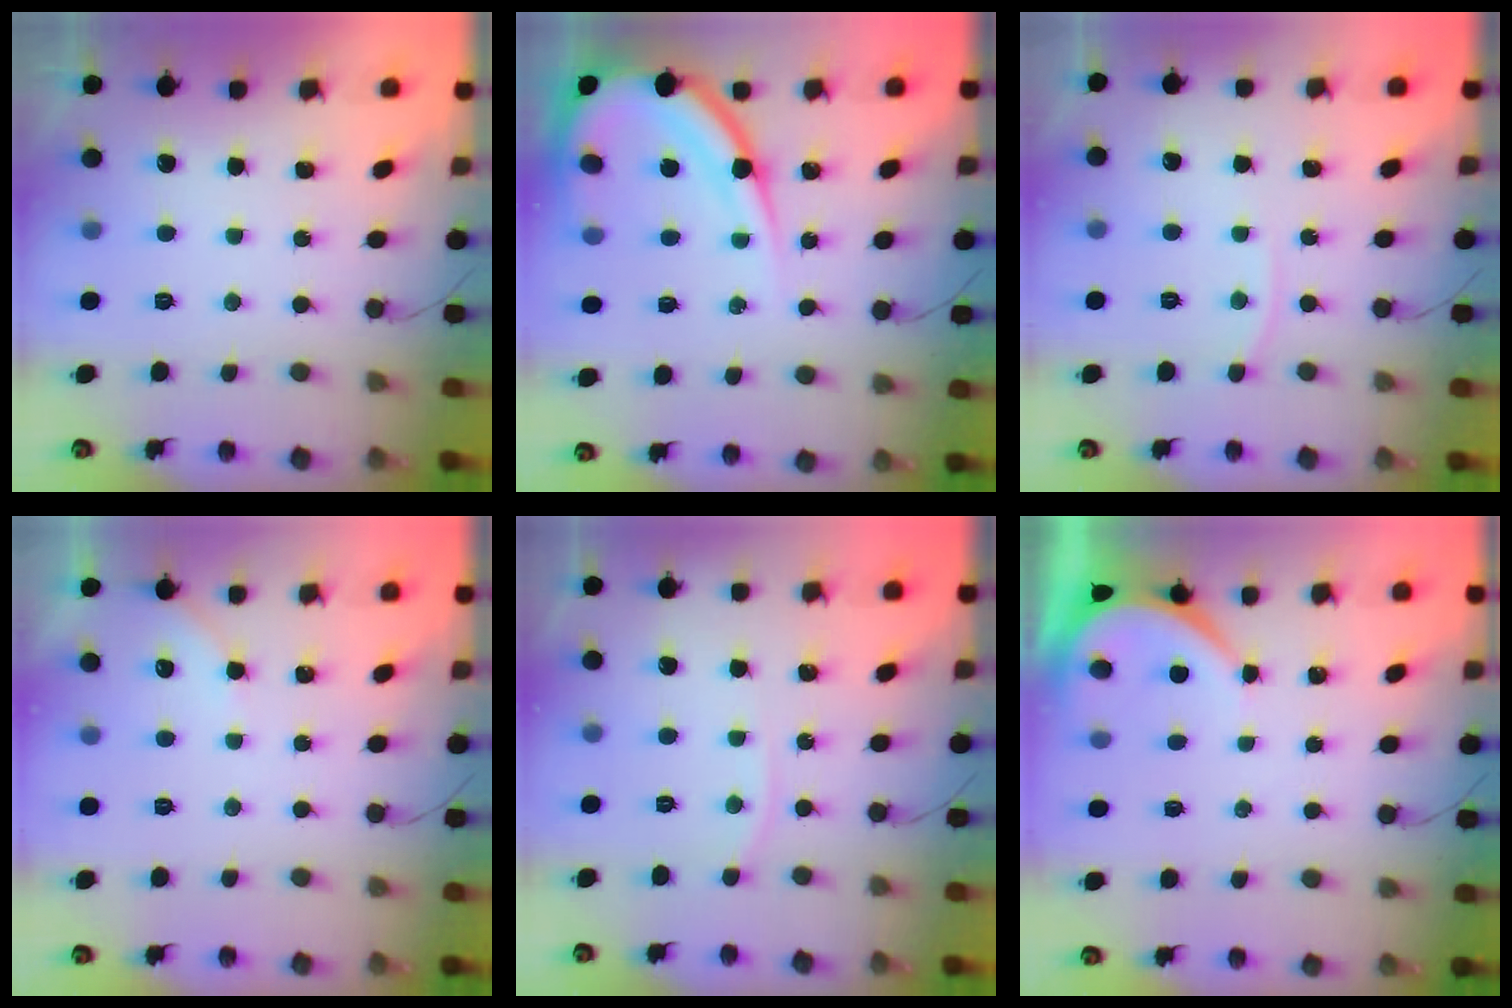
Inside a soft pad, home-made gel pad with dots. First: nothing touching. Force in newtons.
{"total": 16.7, "press": 16.7, "slide": 1.7}
{"total": 5.4, "press": 5.3, "slide": 0.8}
{"total": 2.7, "press": 2.6, "slide": 0.5}
{"total": 3.4, "press": 3.4, "slide": 0.0}
{"total": 3.9, "press": 3.9, "slide": 0.6}